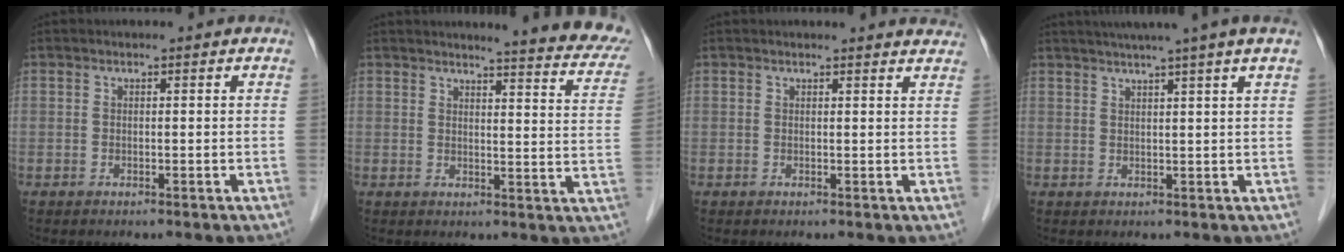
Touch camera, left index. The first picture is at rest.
{"total": 13.5, "force": [12.3, 1.1, 5.6], "torque": [-0.046, -0.057, 0.114]}
{"total": 5.6, "force": [5.5, 0.6, 0.8], "torque": [0.002, -0.003, 0.036]}
{"total": 8.9, "force": [6.8, -1.9, 5.4], "torque": [-0.072, 0.021, 0.078]}